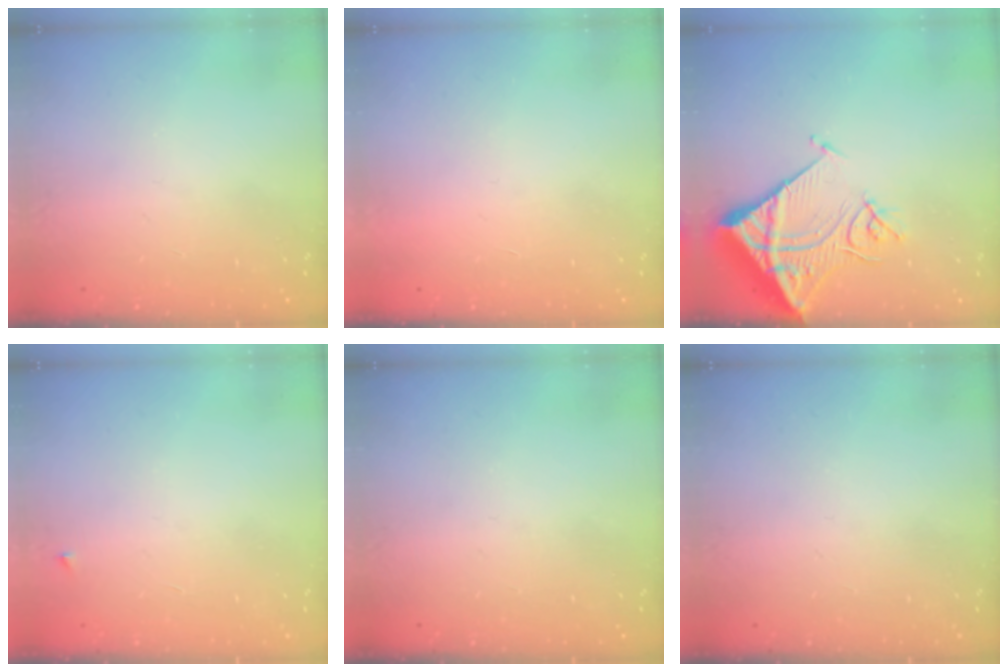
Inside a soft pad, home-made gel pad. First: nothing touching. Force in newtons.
{"total": 1.5, "press": 1.5, "slide": 0.1}
{"total": 13.5, "press": 13.4, "slide": 1.8}
{"total": 2.5, "press": 2.4, "slide": 0.4}
{"total": 0.0}
{"total": 0.0}